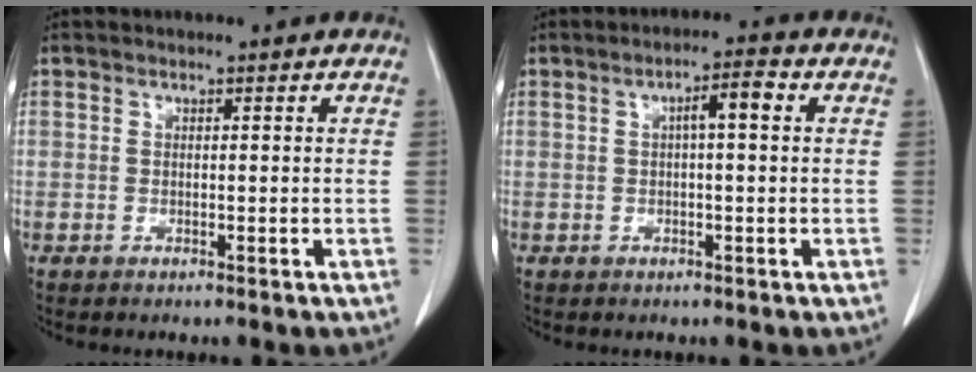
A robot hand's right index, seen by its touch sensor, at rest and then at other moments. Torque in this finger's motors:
{"motor_torque": [0.07, 0.06, 0.06, 0.04]}